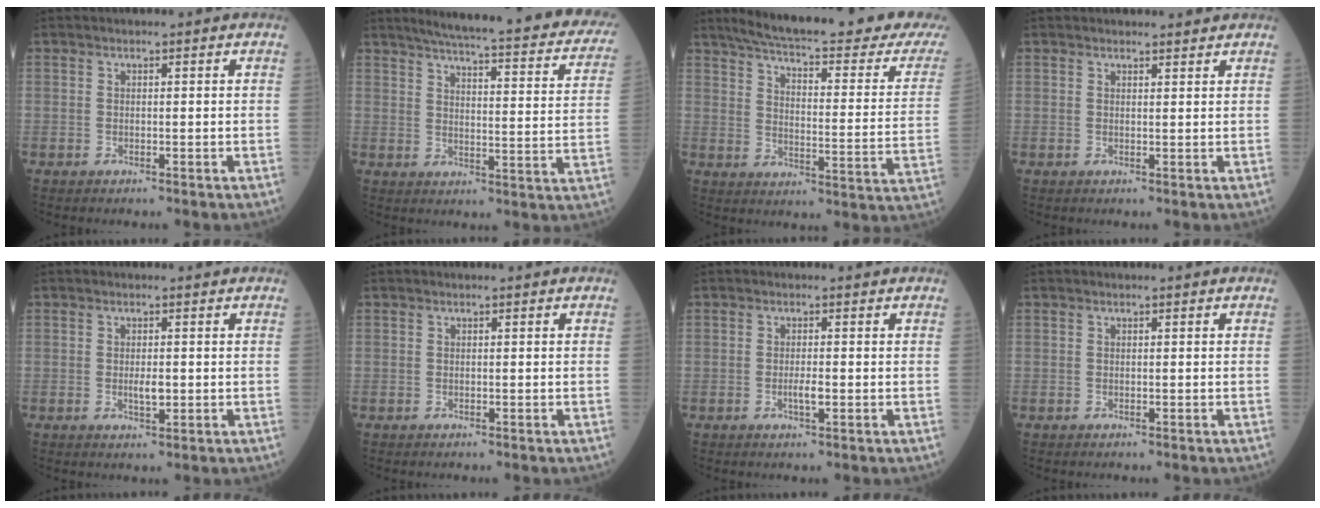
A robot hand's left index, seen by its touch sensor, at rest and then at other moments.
{"total": 27.1, "force": [23.3, 4.2, 13.0], "torque": [-0.178, -0.037, 0.275]}
{"total": 26.8, "force": [24.0, 2.2, 11.8], "torque": [-0.173, -0.065, 0.301]}
{"total": 2.1, "force": [2.0, 0.5, 0.0], "torque": [-0.004, 0.005, 0.031]}
{"total": 2.2, "force": [0.0, 1.0, 2.0], "torque": [-0.038, -0.001, 0.003]}
{"total": 0.0}
{"total": 1.7, "force": [-0.2, 0.5, 1.6], "torque": [-0.031, -0.001, -0.002]}
{"total": 0.0}